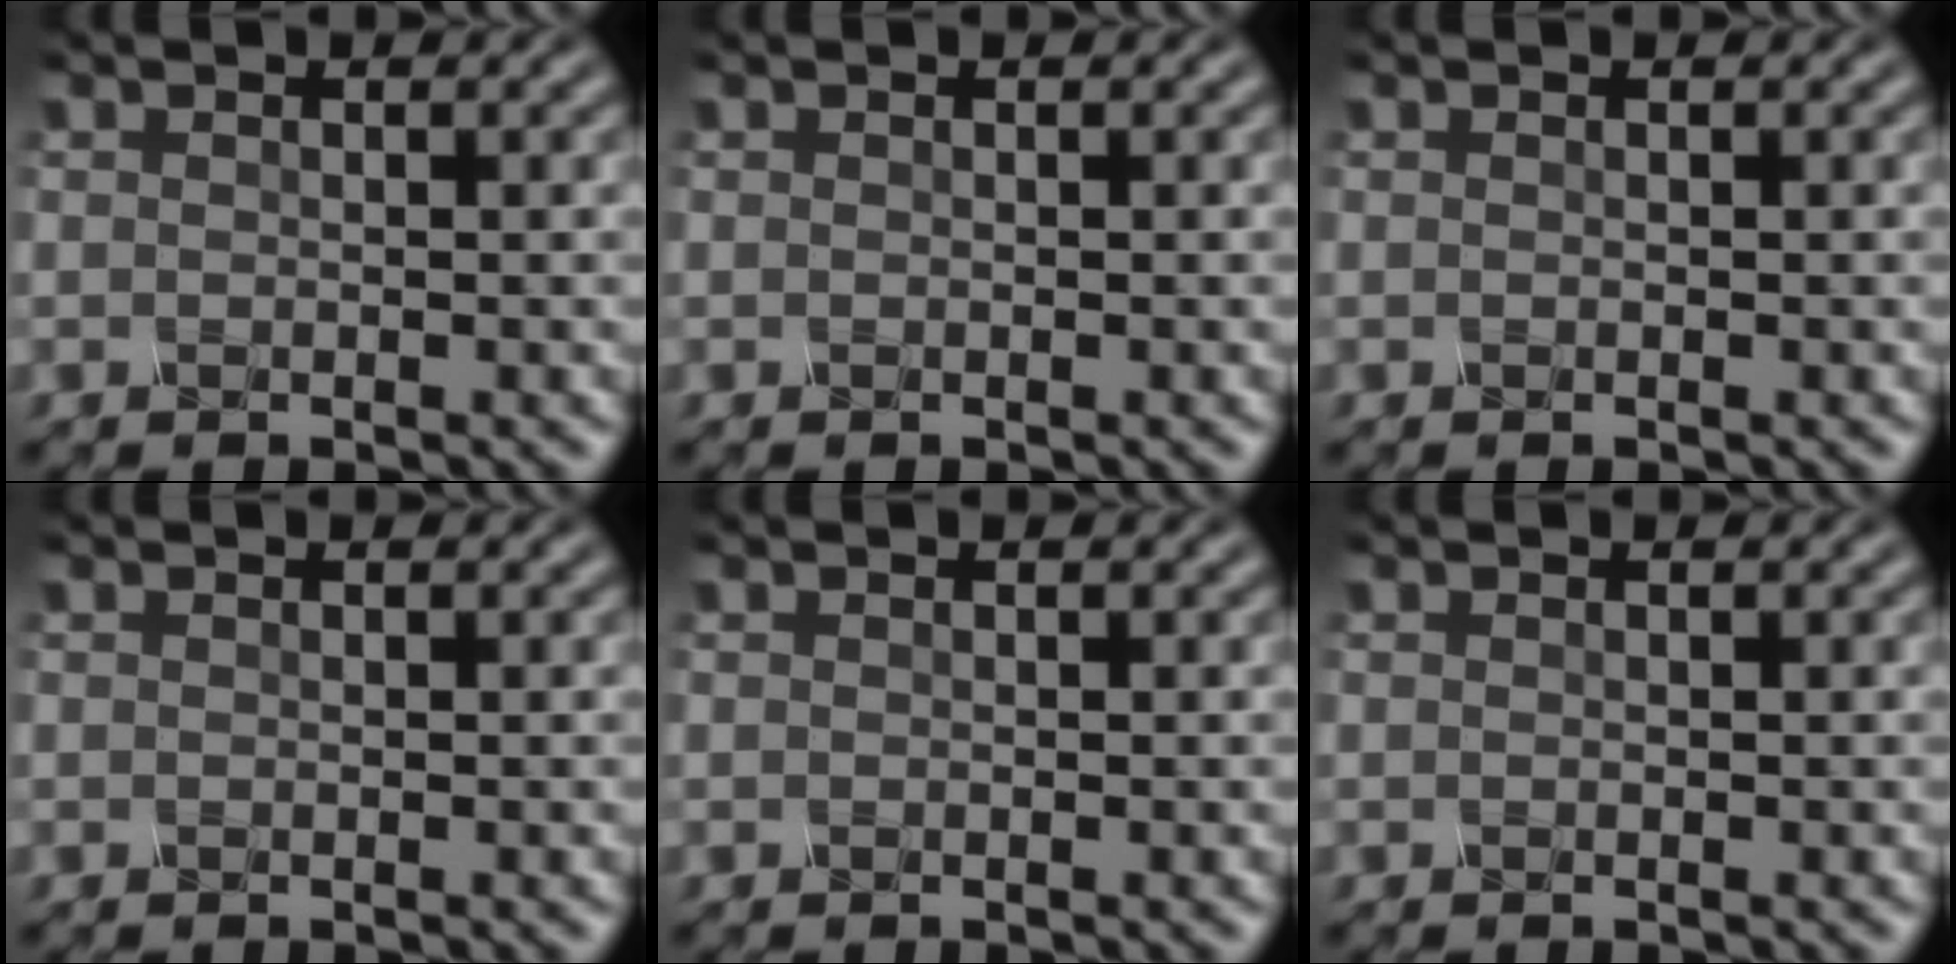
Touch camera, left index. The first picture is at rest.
{"total": 0.0}
{"total": 0.0}
{"total": 0.0}
{"total": 0.0}
{"total": 0.0}